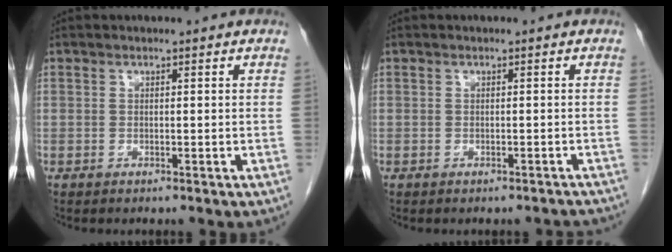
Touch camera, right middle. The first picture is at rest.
{"total": 2.9, "force": [-2.8, 0.9, 0.4], "torque": [-0.005, -0.005, -0.030]}